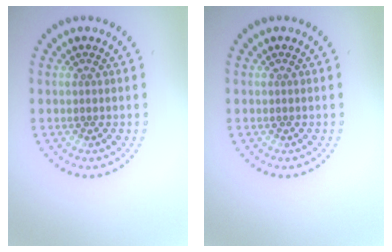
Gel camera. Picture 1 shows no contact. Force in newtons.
{"total": 0.0}